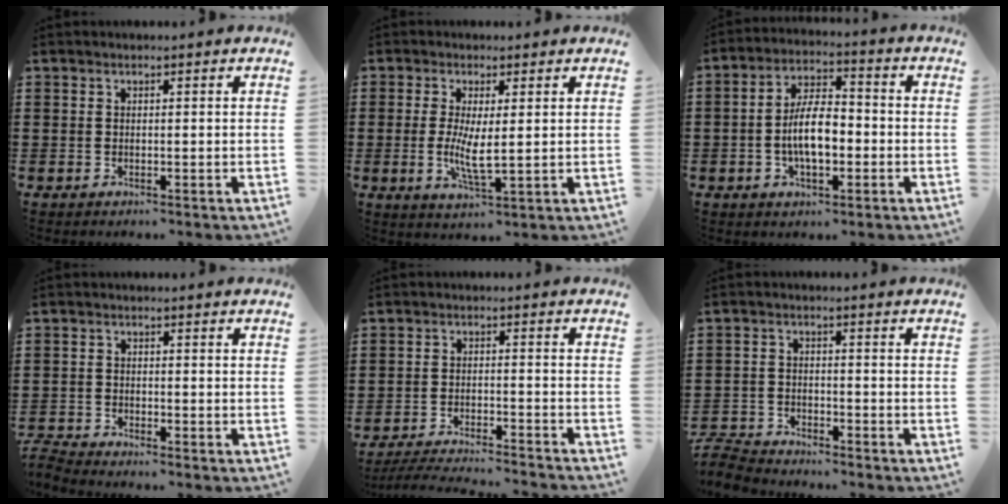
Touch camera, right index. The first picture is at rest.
{"total": 5.2, "force": [0.0, 1.3, 5.0], "torque": [-0.092, 0.000, 0.000]}
{"total": 8.4, "force": [-1.6, 3.6, 7.4], "torque": [-0.140, 0.004, -0.036]}
{"total": 2.2, "force": [-2.1, -0.1, 0.1], "torque": [-0.005, -0.002, -0.045]}
{"total": 4.2, "force": [-4.1, -0.2, 1.0], "torque": [-0.031, -0.012, -0.087]}
{"total": 3.9, "force": [-3.9, 0.6, 0.3], "torque": [-0.023, -0.003, -0.085]}